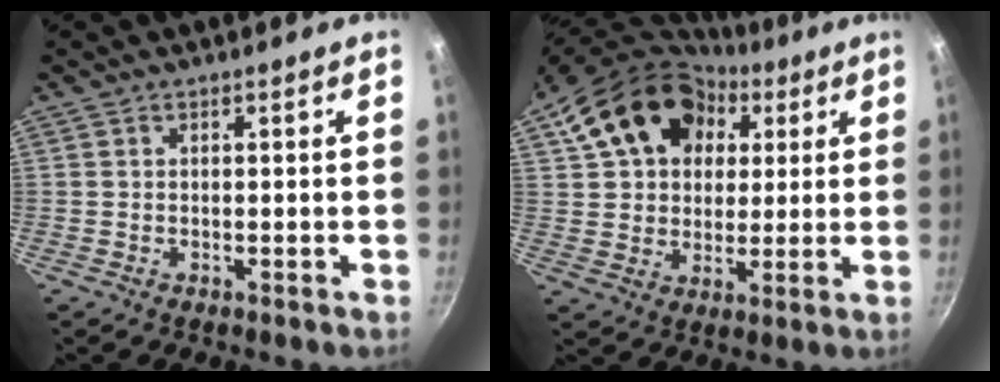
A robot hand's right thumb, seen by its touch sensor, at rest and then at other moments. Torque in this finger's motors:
{"motor_torque": [1.48, 2.28, 0.17, -0.01, 0.14]}